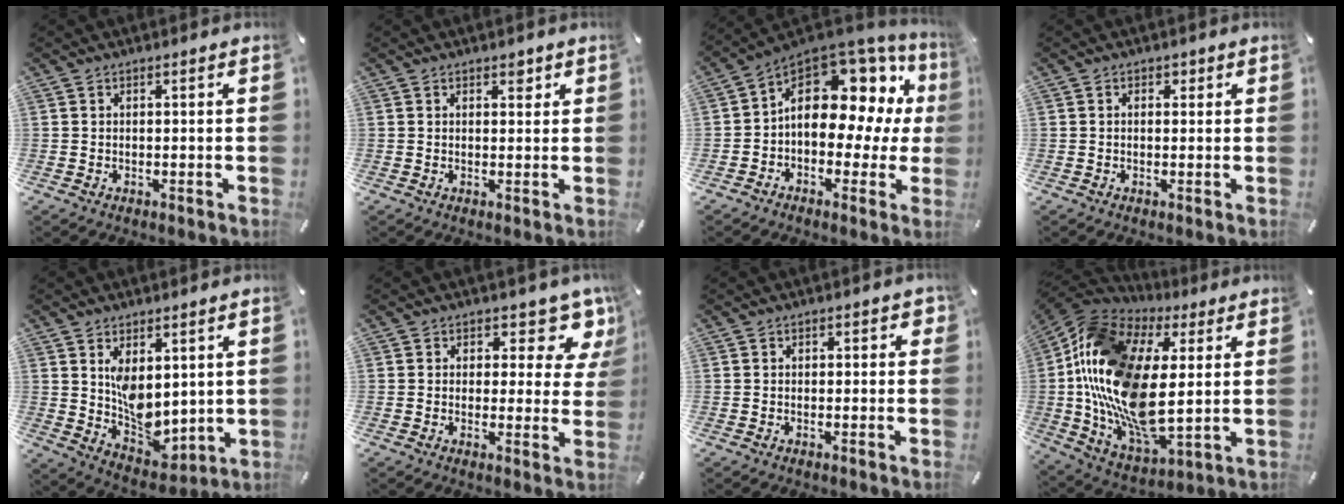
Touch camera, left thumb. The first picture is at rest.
{"total": 1.8, "force": [1.0, 1.2, 0.9], "torque": [-0.004, -0.004, 0.013]}
{"total": 15.4, "force": [4.5, 10.3, 10.5], "torque": [-0.152, -0.036, 0.074]}
{"total": 1.0, "force": [0.2, 1.0, 0.3], "torque": [-0.001, 0.004, 0.001]}
{"total": 8.6, "force": [2.1, 6.4, 5.3], "torque": [-0.080, -0.020, 0.048]}
{"total": 8.9, "force": [5.8, 4.9, 4.6], "torque": [-0.039, -0.047, 0.095]}
{"total": 1.0, "force": [0.0, 0.9, 0.4], "torque": [0.008, 0.000, -0.006]}
{"total": 20.9, "force": [2.5, 12.4, 16.6], "torque": [-0.385, -0.034, 0.035]}